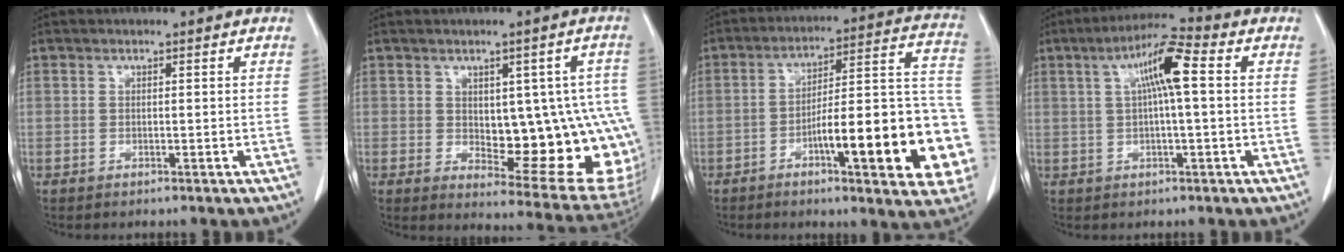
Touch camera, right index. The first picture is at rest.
{"total": 16.2, "force": [-1.2, 7.0, 14.5], "torque": [-0.120, 0.017, 0.012]}
{"total": 21.7, "force": [-7.0, 4.0, 20.2], "torque": [-0.187, 0.036, -0.084]}
{"total": 7.9, "force": [1.7, 0.7, 7.7], "torque": [-0.140, 0.022, 0.025]}